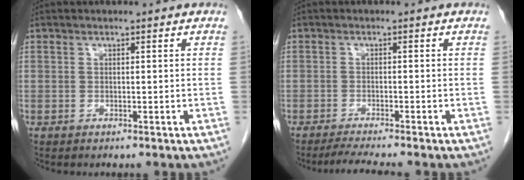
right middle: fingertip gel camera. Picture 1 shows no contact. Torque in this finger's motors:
{"motor_torque": [-0.02, 0.03, 0.00, 0.00]}